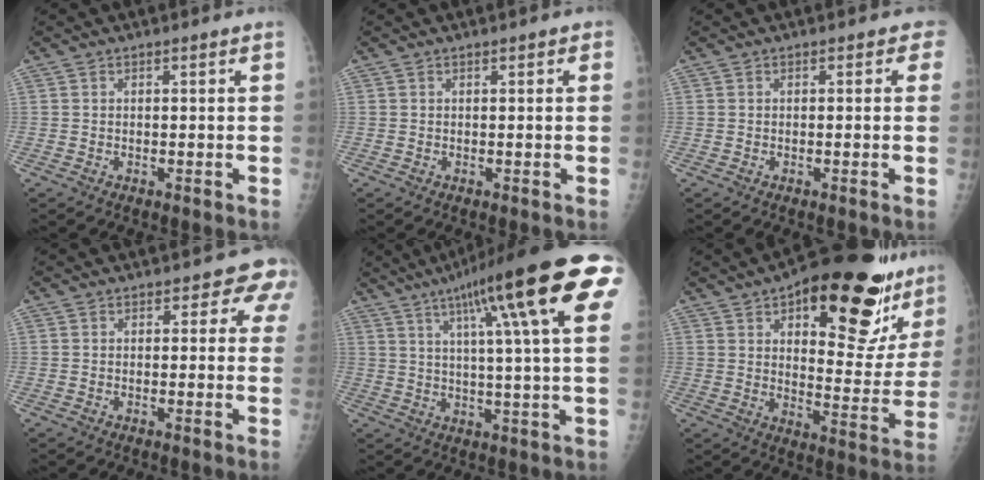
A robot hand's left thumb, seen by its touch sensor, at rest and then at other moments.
{"total": 1.0, "force": [0.4, 0.5, 0.7], "torque": [-0.005, 0.002, 0.003]}
{"total": 1.3, "force": [0.4, 1.0, 0.8], "torque": [0.017, 0.006, -0.008]}
{"total": 4.3, "force": [2.5, 2.8, 2.1], "torque": [0.014, -0.008, 0.008]}
{"total": 23.5, "force": [10.1, 3.1, 21.0], "torque": [-0.300, 0.005, 0.131]}
{"total": 26.5, "force": [15.8, 9.9, 18.8], "torque": [-0.206, -0.054, 0.220]}